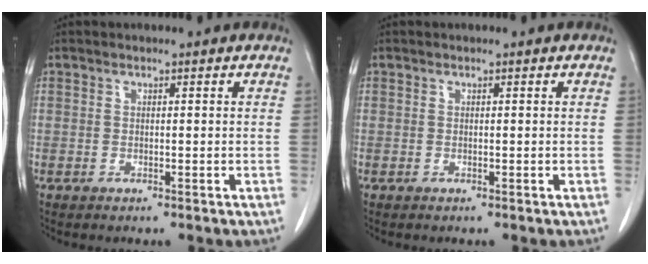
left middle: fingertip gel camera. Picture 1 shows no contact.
{"total": 0.0}